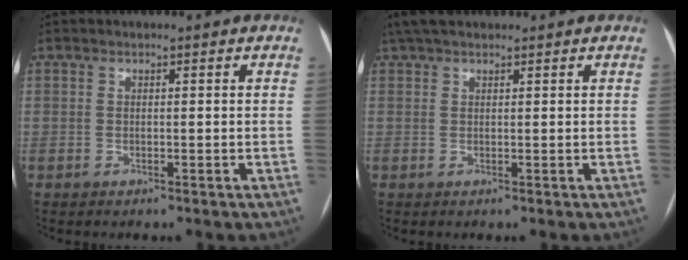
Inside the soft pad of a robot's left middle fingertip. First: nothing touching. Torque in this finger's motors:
{"motor_torque": [0.31, -0.35, 0.03, 0.02]}